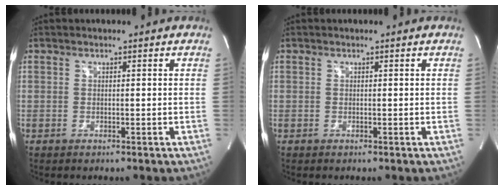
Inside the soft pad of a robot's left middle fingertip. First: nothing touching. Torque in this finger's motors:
{"motor_torque": [-0.04, -0.02, 0.07, 0.01]}